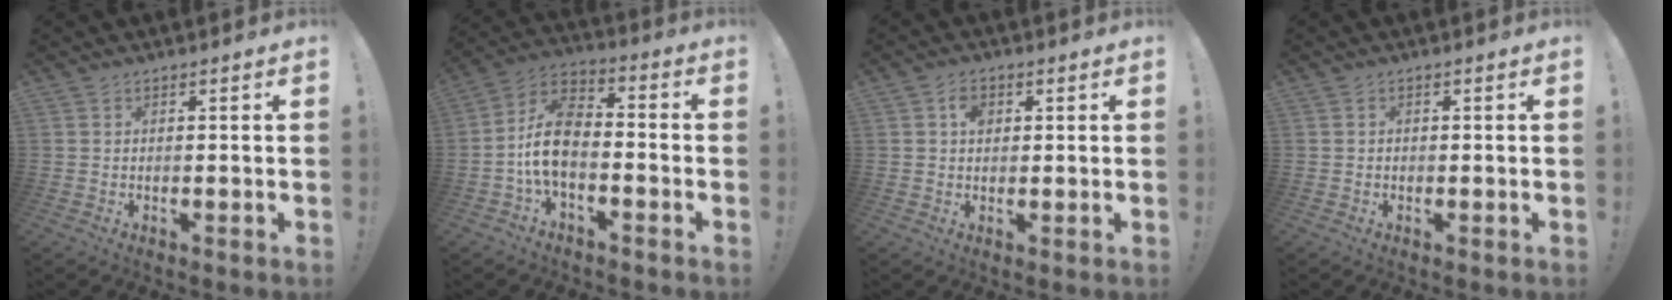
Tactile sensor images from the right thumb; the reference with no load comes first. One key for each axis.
{"total": 11.4, "fx": -3.4, "fy": 6.6, "fz": 8.7, "tx": -0.170, "ty": 0.017, "tz": -0.060}
{"total": 3.8, "fx": 1.1, "fy": 2.9, "fz": 2.2, "tx": -0.031, "ty": 0.004, "tz": 0.016}
{"total": 0.6, "fx": -0.4, "fy": 0.5, "fz": 0.1, "tx": -0.003, "ty": 0.004, "tz": -0.006}